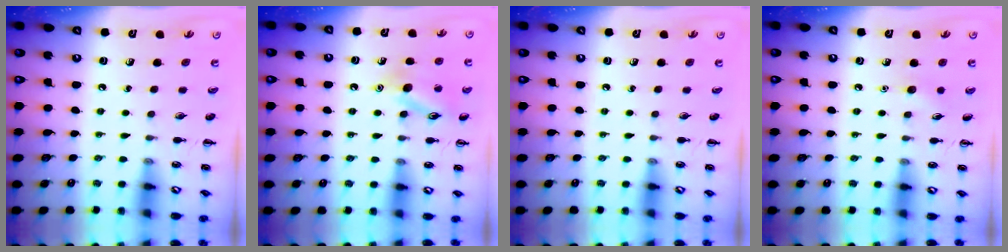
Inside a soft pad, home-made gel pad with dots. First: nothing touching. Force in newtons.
{"total": 12.1, "press": 12.1, "slide": 1.0}
{"total": 0.0}
{"total": 4.7, "press": 4.5, "slide": 1.2}